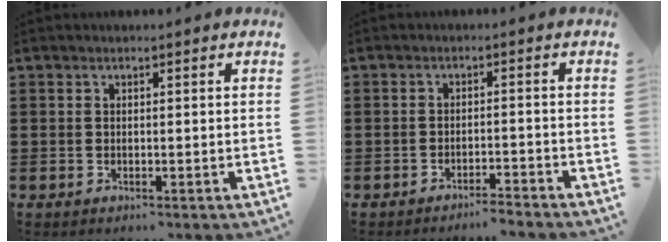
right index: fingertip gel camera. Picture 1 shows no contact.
{"total": 2.4, "force": [-2.4, -0.1, 0.0], "torque": [-0.006, 0.001, -0.052]}